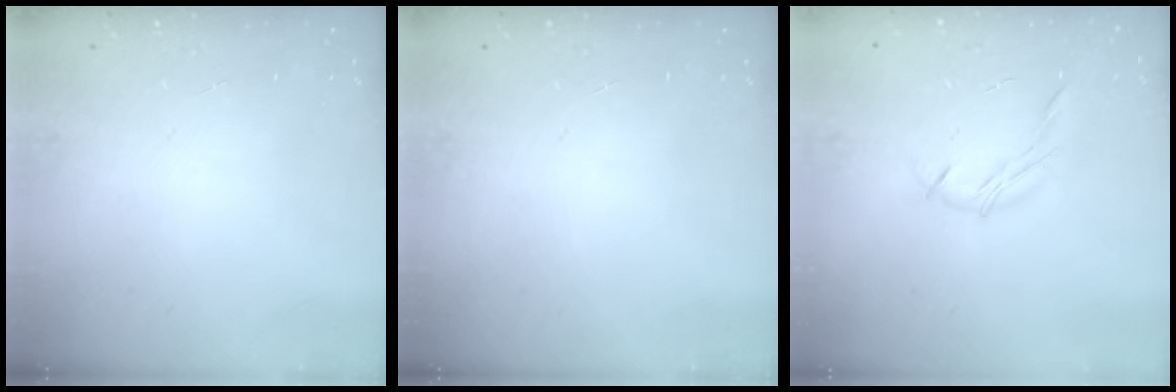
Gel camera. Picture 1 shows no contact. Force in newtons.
{"total": 0.0}
{"total": 6.2, "press": 6.1, "slide": 1.0}